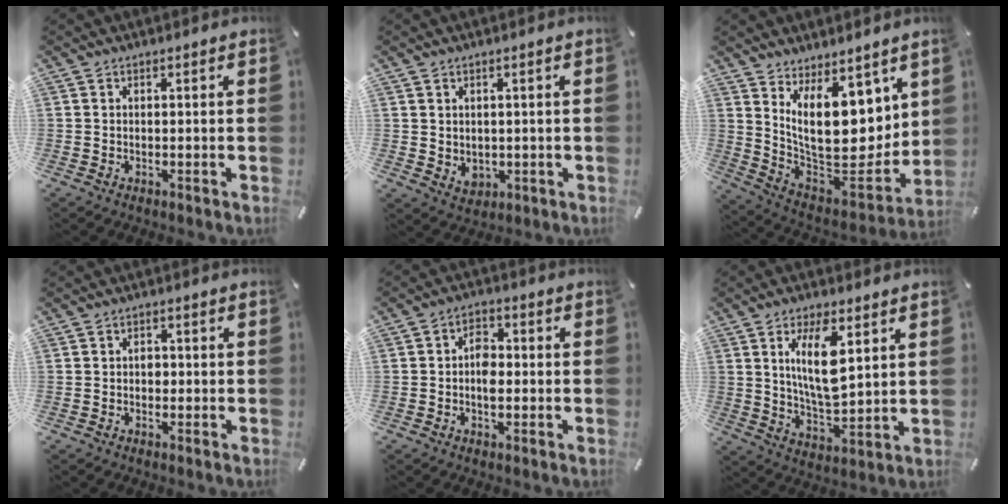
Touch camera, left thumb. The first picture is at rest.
{"total": 3.0, "force": [1.1, 2.8, 0.2], "torque": [0.008, -0.007, 0.018]}
{"total": 19.7, "force": [7.7, 11.2, 14.2], "torque": [-0.250, -0.081, 0.145]}
{"total": 1.5, "force": [-0.2, 1.3, 0.8], "torque": [-0.016, 0.006, -0.007]}
{"total": 5.0, "force": [-0.7, 3.3, 3.6], "torque": [-0.050, 0.005, -0.015]}
{"total": 12.3, "force": [4.6, 5.2, 10.2], "torque": [-0.192, -0.015, 0.073]}